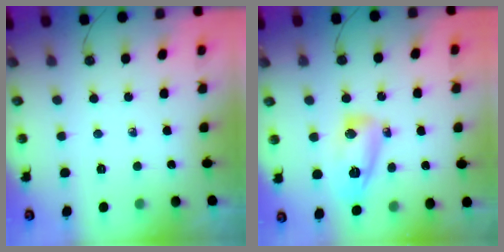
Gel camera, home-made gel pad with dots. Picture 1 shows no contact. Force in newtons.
{"total": 10.1, "press": 10.1, "slide": 0.8}